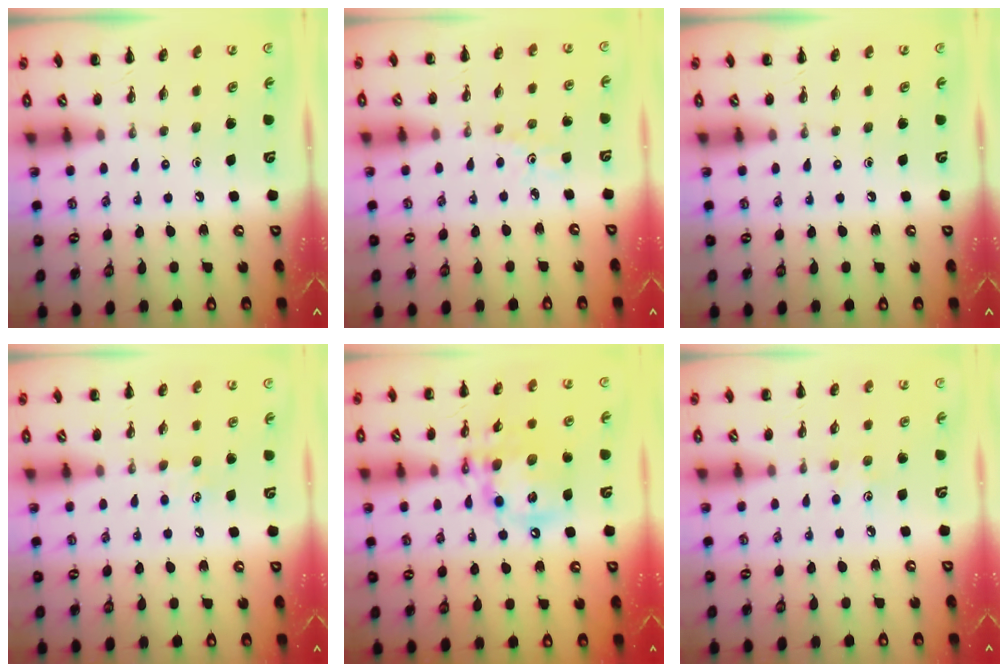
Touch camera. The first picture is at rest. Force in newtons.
{"total": 2.0, "press": 1.9, "slide": 0.7}
{"total": 0.0}
{"total": 5.5, "press": 5.3, "slide": 1.5}
{"total": 14.4, "press": 14.1, "slide": 3.0}
{"total": 2.8, "press": 2.7, "slide": 0.7}